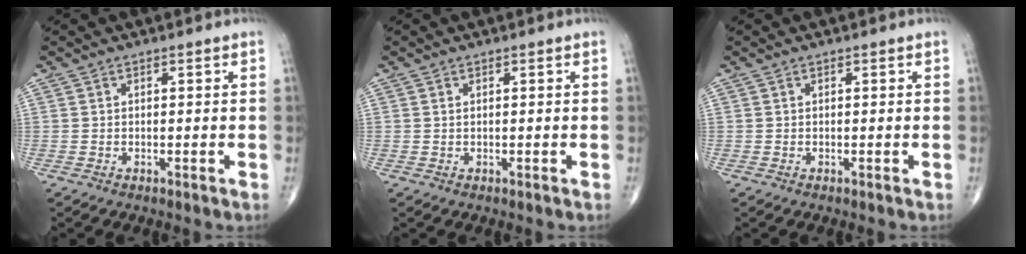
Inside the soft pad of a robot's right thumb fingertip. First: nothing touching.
{"total": 0.0}
{"total": 0.0}